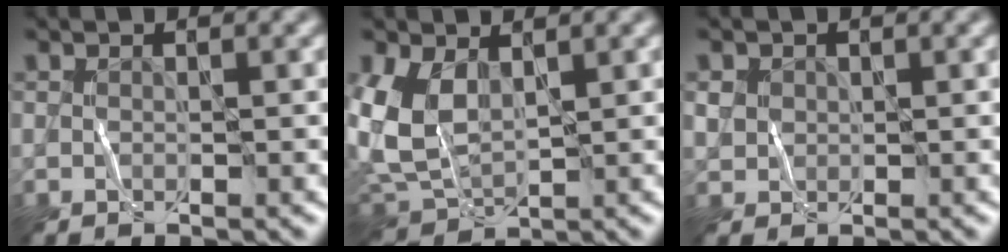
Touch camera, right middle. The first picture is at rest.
{"total": 4.7, "force": [1.3, 3.2, 3.2], "torque": [-0.082, -0.009, 0.024]}
{"total": 1.3, "force": [0.2, 1.3, 0.2], "torque": [-0.007, -0.002, 0.006]}